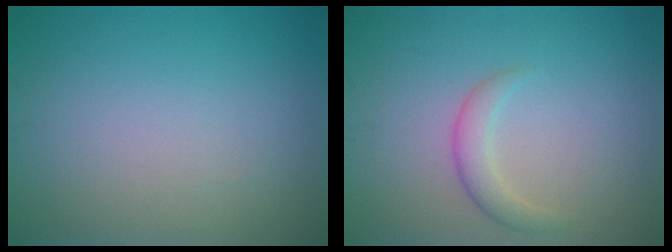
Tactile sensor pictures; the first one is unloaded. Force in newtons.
{"total": 2.5, "press": 2.5, "slide": 0.1}